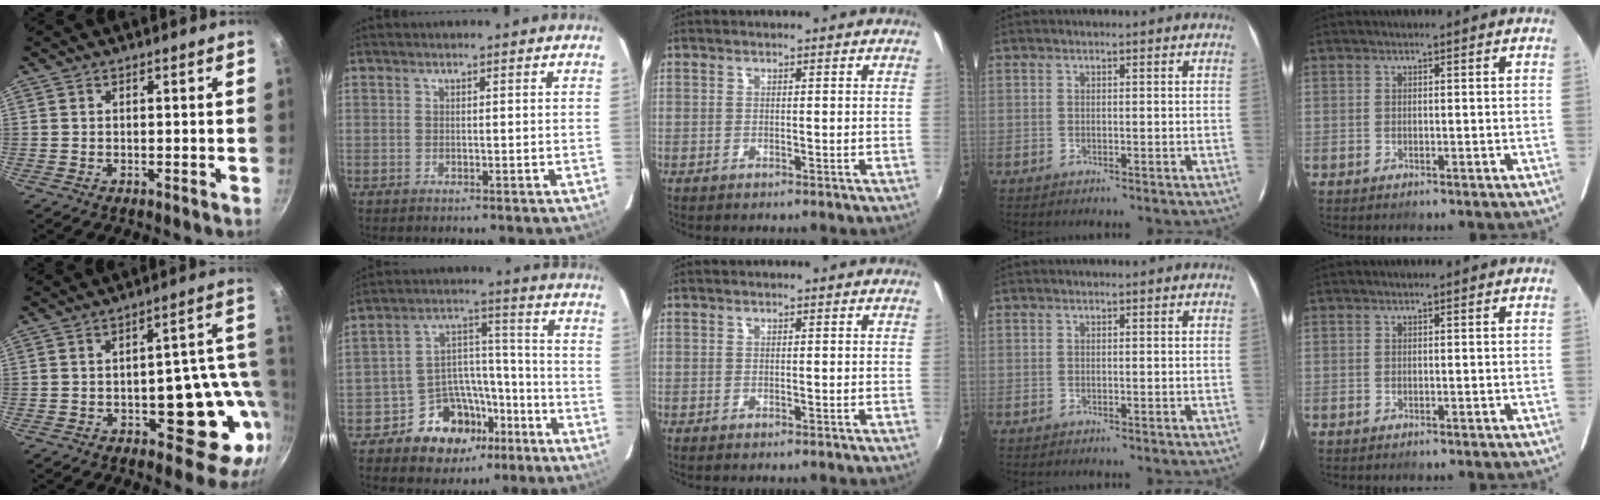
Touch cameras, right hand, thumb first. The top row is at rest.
{"thumb": {"total": 15.5, "force": [-2.8, 8.4, 12.7], "torque": [-0.093, 0.025, -0.027]}, "index": {"total": 12.3, "force": [-7.7, 8.7, 4.0], "torque": [-0.076, 0.045, -0.112]}}